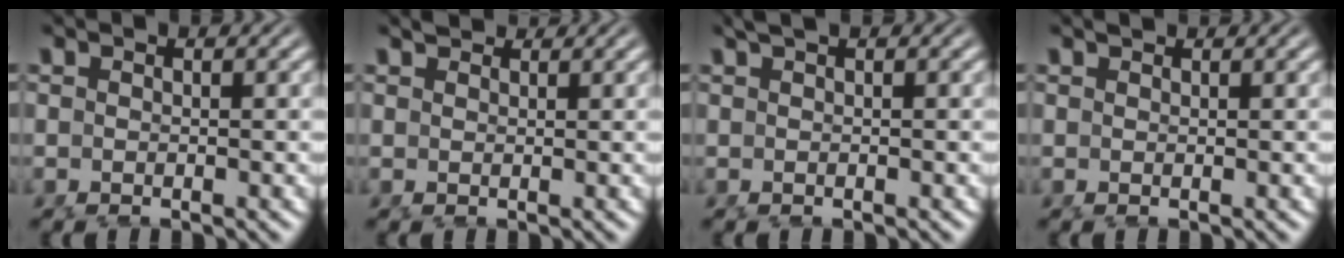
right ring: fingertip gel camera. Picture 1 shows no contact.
{"total": 1.7, "force": [1.7, -0.3, 0.2], "torque": [0.012, 0.004, 0.032]}
{"total": 1.2, "force": [0.9, -0.5, 0.6], "torque": [-0.009, 0.005, 0.016]}
{"total": 0.9, "force": [0.8, -0.5, 0.0], "torque": [0.011, 0.001, 0.017]}